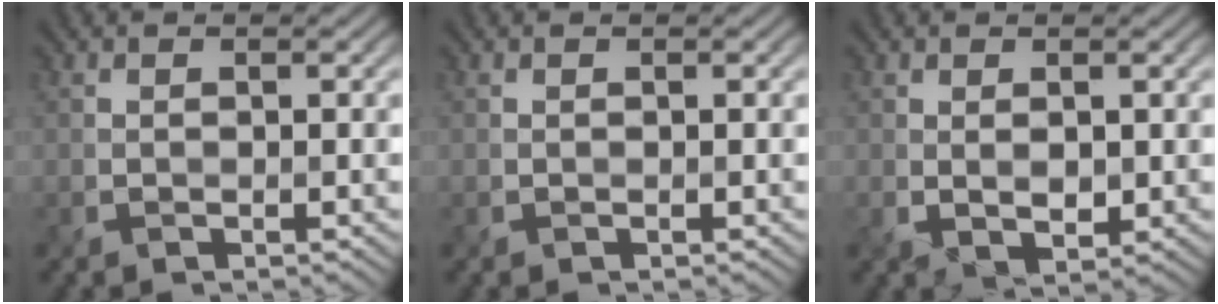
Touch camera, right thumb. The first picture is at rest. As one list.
[{"total": 0.0}, {"total": 1.9, "force": [0.5, 0.9, 1.5], "torque": [-0.033, -0.006, 0.012]}]